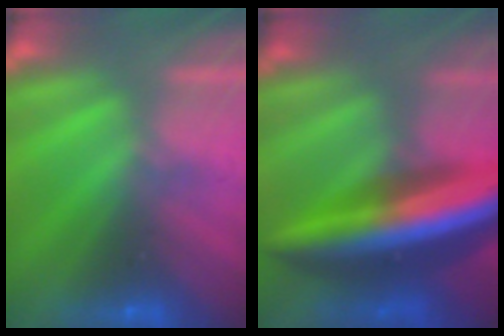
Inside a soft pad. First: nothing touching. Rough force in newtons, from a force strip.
{"total": 9.4}